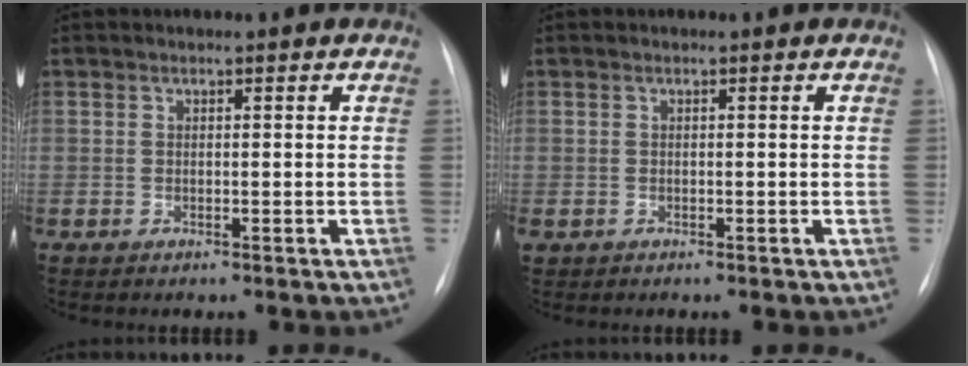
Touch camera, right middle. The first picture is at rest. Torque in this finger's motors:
{"motor_torque": [0.94, -1.20, 0.35, 0.08]}